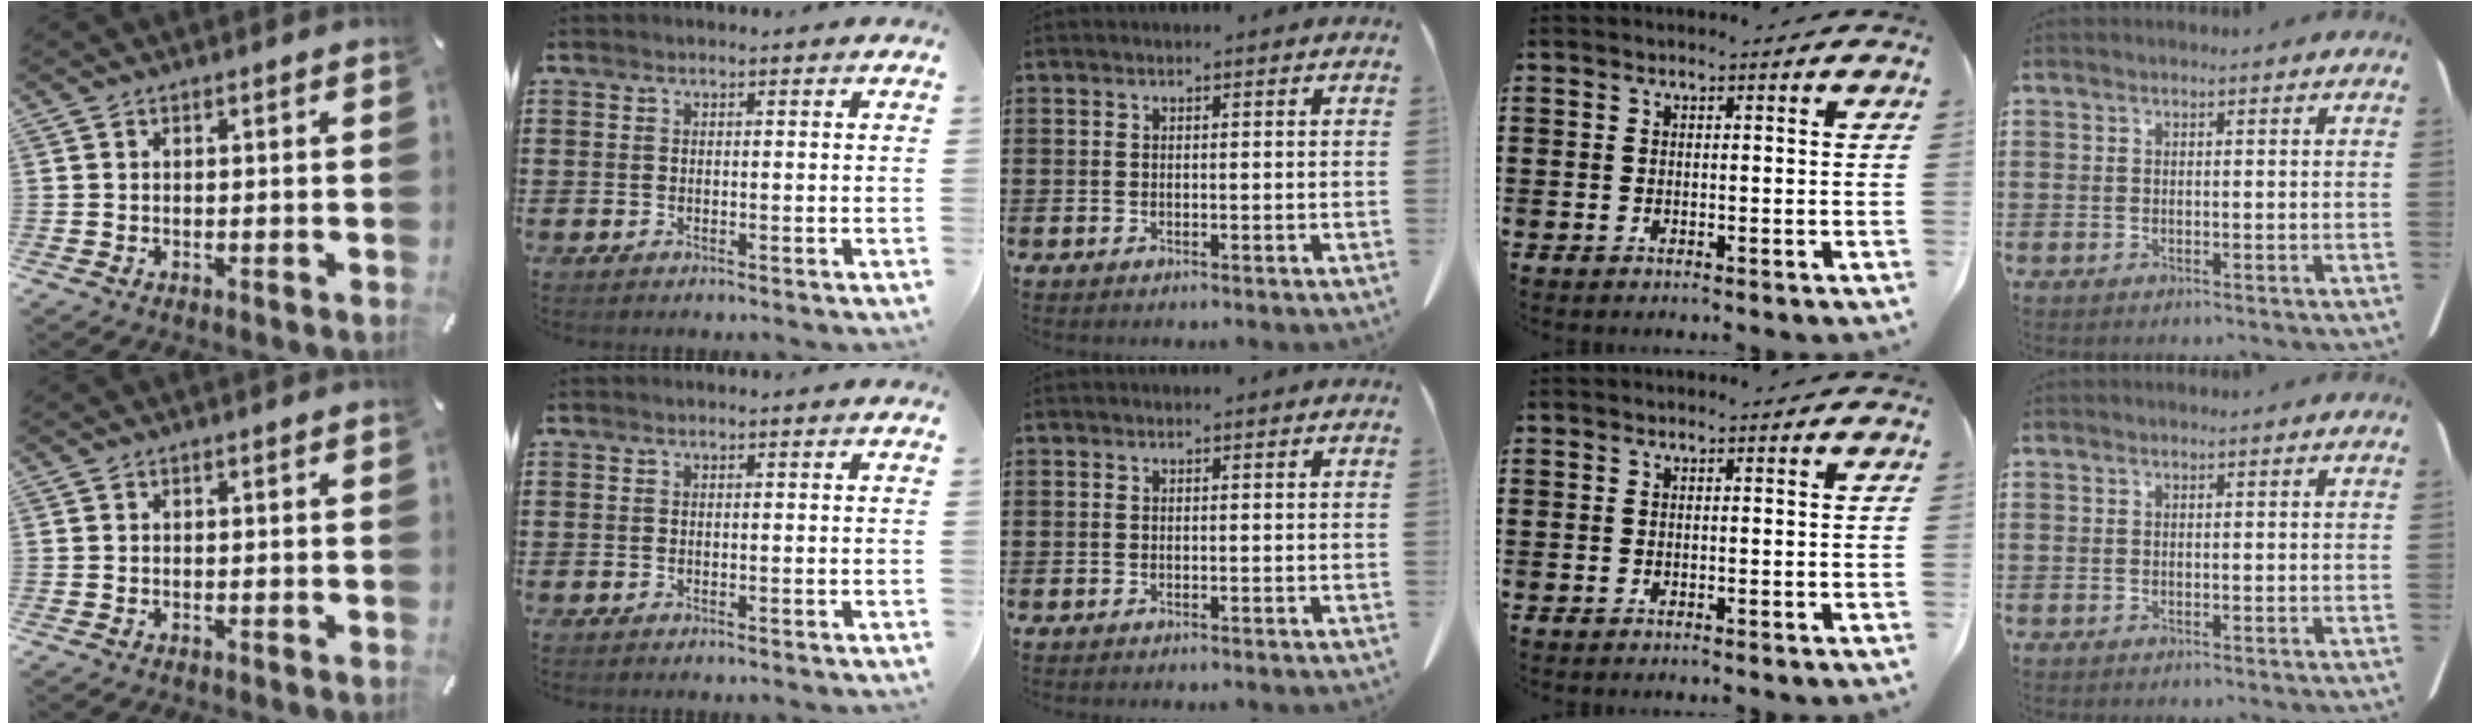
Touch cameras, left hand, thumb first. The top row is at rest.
{}